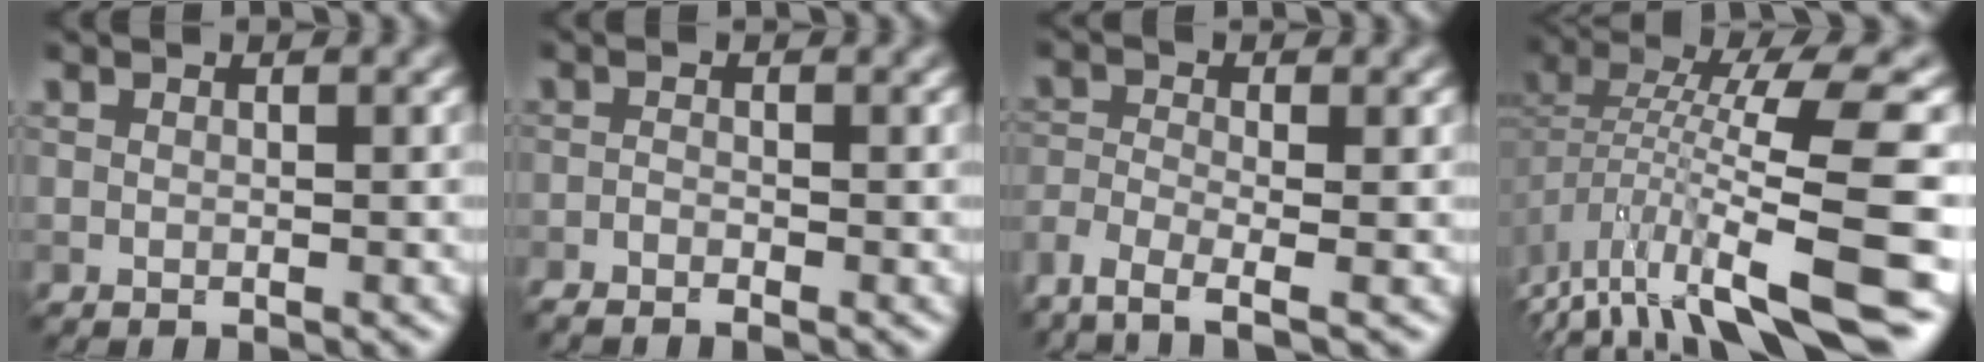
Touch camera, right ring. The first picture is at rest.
{"total": 1.8, "force": [-1.4, 0.3, 1.2], "torque": [-0.033, -0.003, -0.034]}
{"total": 4.1, "force": [-3.1, 1.1, 2.5], "torque": [-0.057, -0.008, -0.071]}
{"total": 9.9, "force": [-4.7, 2.2, 8.4], "torque": [-0.150, 0.021, -0.080]}